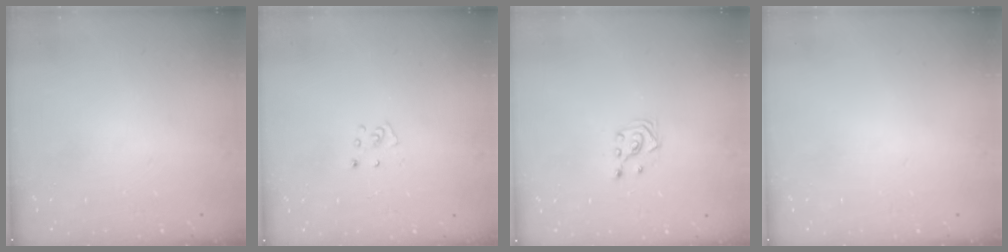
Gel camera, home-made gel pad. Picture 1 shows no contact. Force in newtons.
{"total": 3.5, "press": 3.5, "slide": 0.3}
{"total": 3.0, "press": 2.8, "slide": 1.0}
{"total": 0.0}